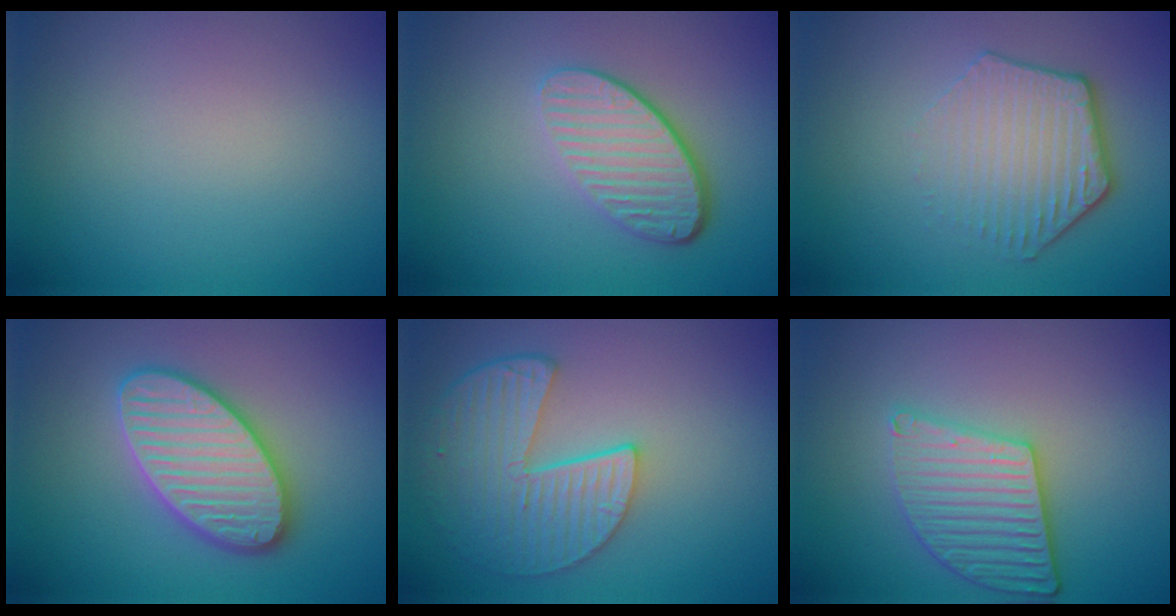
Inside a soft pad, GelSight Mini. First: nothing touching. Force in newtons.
{"total": 4.5, "press": 3.2, "slide": 3.2}
{"total": 4.2, "press": 3.2, "slide": 2.7}
{"total": 5.8, "press": 5.7, "slide": 0.6}
{"total": 5.4, "press": 4.7, "slide": 2.7}
{"total": 4.1, "press": 3.6, "slide": 2.0}